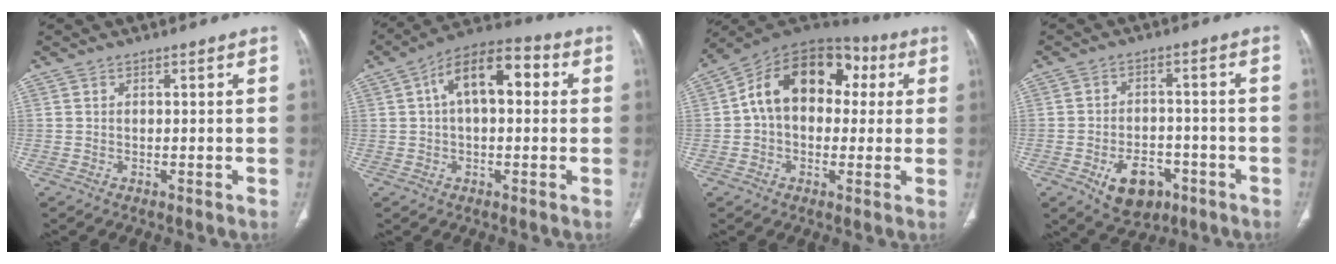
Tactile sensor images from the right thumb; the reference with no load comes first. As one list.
[{"total": 12.7, "force": [2.7, 6.5, 10.5], "torque": [-0.160, 0.036, 0.035]}, {"total": 17.9, "force": [3.0, 12.3, 12.6], "torque": [-0.167, 0.044, 0.036]}, {"total": 9.5, "force": [-4.4, 6.3, 5.6], "torque": [-0.061, 0.025, -0.058]}]